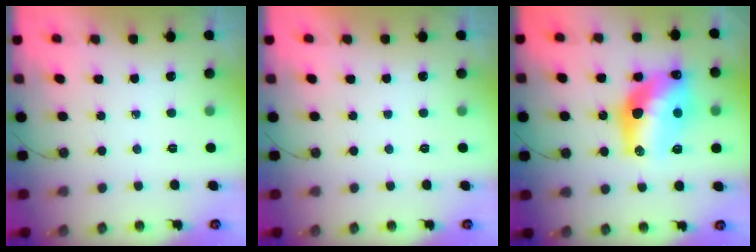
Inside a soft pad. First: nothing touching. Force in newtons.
{"total": 0.0}
{"total": 17.9, "press": 17.9, "slide": 1.0}